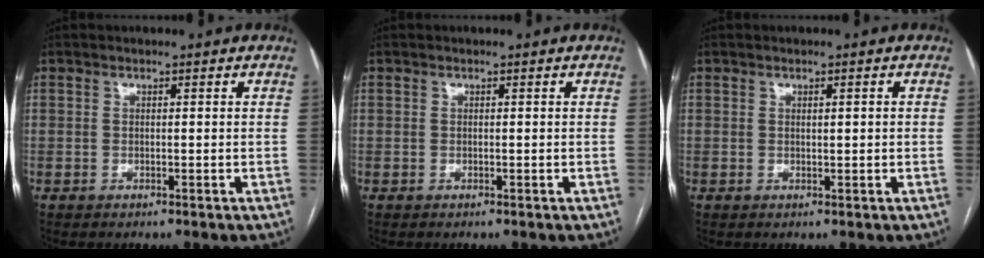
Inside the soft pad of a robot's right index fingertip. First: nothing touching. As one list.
[{"total": 0.0}, {"total": 1.0, "force": [0.2, 0.1, 1.0], "torque": [-0.018, 0.001, 0.004]}]